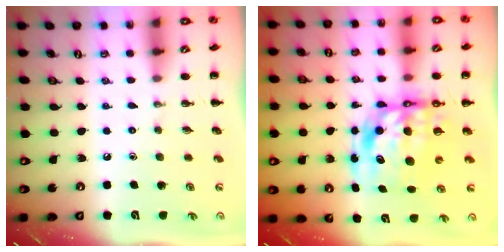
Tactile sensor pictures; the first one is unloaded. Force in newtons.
{"total": 12.9, "press": 12.4, "slide": 3.5}